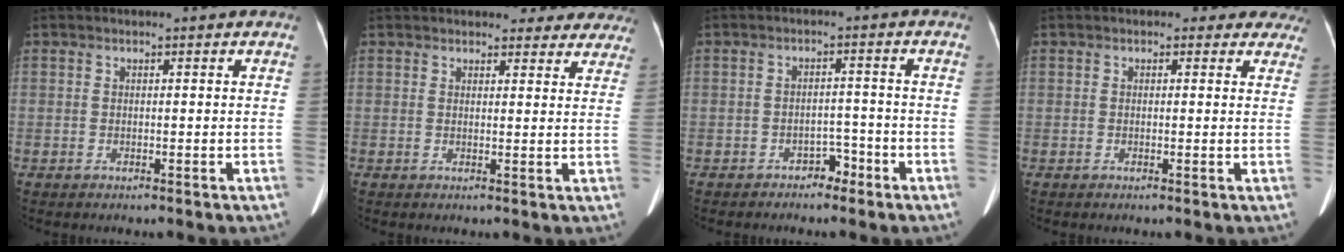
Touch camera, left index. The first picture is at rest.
{"total": 10.6, "force": [9.6, 3.6, 2.5], "torque": [0.011, 0.001, 0.093]}
{"total": 2.7, "force": [-2.1, 1.4, 0.9], "torque": [-0.015, 0.005, -0.029]}
{"total": 5.0, "force": [4.2, 2.6, 0.7], "torque": [0.021, 0.001, 0.023]}